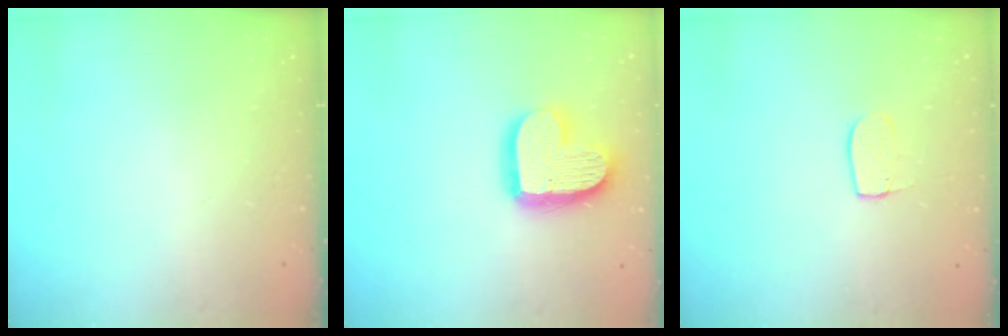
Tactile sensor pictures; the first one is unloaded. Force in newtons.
{"total": 16.7, "press": 16.6, "slide": 1.2}
{"total": 6.3, "press": 6.3, "slide": 0.1}